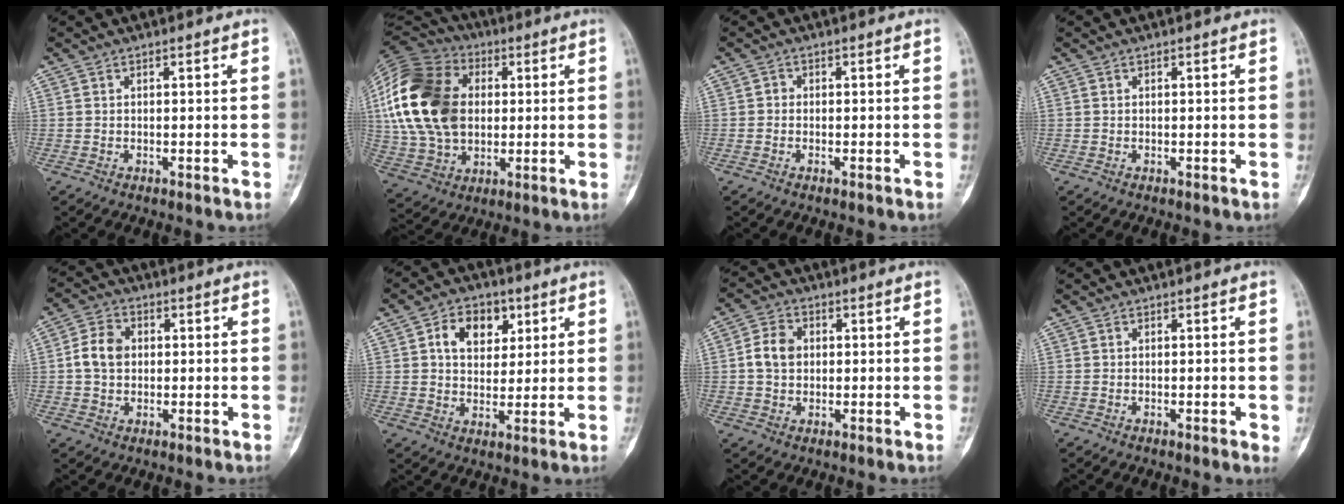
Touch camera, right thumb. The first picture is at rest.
{"total": 24.4, "force": [3.1, 17.3, 17.0], "torque": [-0.339, 0.008, 0.060]}
{"total": 0.8, "force": [-0.3, 0.7, 0.3], "torque": [-0.001, 0.003, -0.011]}
{"total": 0.0}
{"total": 6.4, "force": [0.4, 5.0, 4.0], "torque": [-0.065, 0.012, 0.001]}
{"total": 9.2, "force": [3.3, 6.6, 5.6], "torque": [-0.052, -0.004, 0.052]}
{"total": 5.7, "force": [0.4, 4.5, 3.5], "torque": [-0.056, 0.011, 0.003]}
{"total": 1.5, "force": [-0.2, 0.4, 1.4], "torque": [-0.016, -0.003, -0.002]}